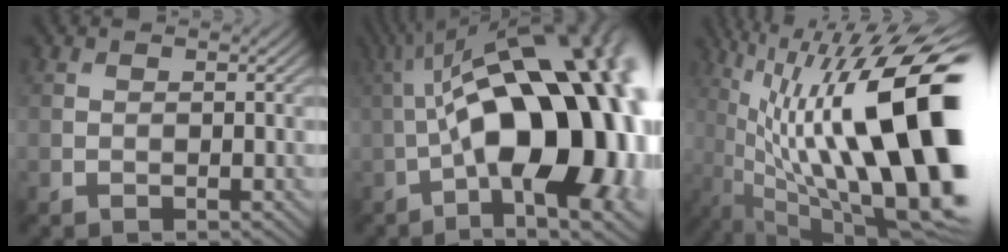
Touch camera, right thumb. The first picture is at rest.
{"total": 21.4, "force": [-1.6, 8.9, 19.4], "torque": [-0.288, 0.023, -0.034]}
{"total": 20.9, "force": [0.3, 6.7, 19.8], "torque": [-0.334, 0.009, 0.018]}